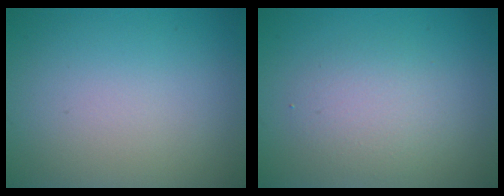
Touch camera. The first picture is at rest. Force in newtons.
{"total": 2.8, "press": 2.8, "slide": 0.1}